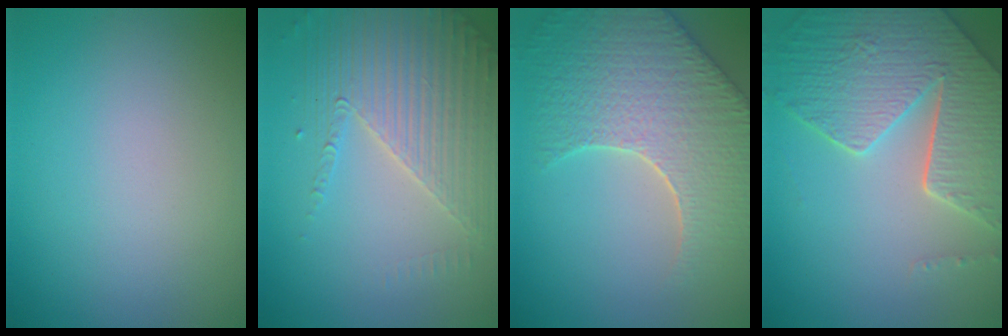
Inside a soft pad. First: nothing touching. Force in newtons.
{"total": 4.0, "press": 3.8, "slide": 1.2}
{"total": 8.6, "press": 6.4, "slide": 5.7}
{"total": 8.2, "press": 5.9, "slide": 5.6}